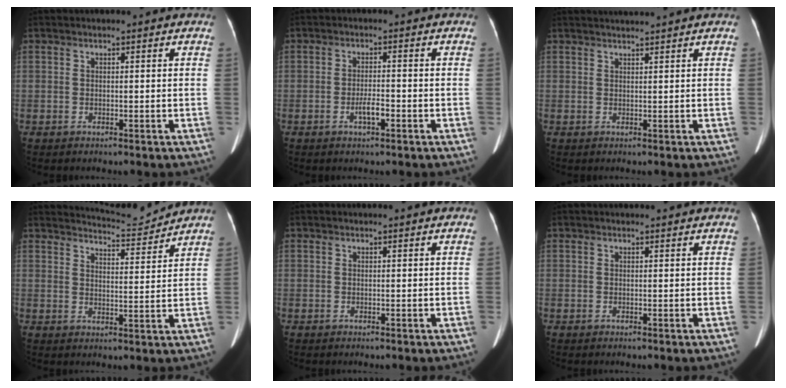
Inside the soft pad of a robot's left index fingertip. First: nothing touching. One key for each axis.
{"total": 2.6, "fx": -1.3, "fy": 0.5, "fz": 2.2, "tx": -0.042, "ty": 0.000, "tz": -0.023}
{"total": 2.4, "fx": 2.2, "fy": -0.8, "fz": 0.6, "tx": -0.007, "ty": 0.012, "tz": 0.038}
{"total": 6.1, "fx": 6.0, "fy": -0.9, "fz": -0.5, "tx": -0.010, "ty": -0.011, "tz": 0.094}
{"total": 0.0}
{"total": 1.8, "fx": 1.8, "fy": 0.1, "fz": 0.4, "tx": -0.008, "ty": 0.014, "tz": 0.021}